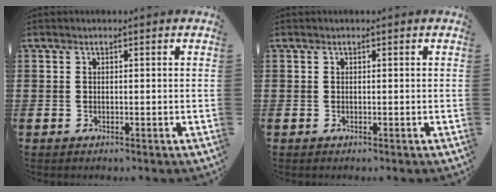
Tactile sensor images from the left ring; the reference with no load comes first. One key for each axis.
{"total": 0.0}